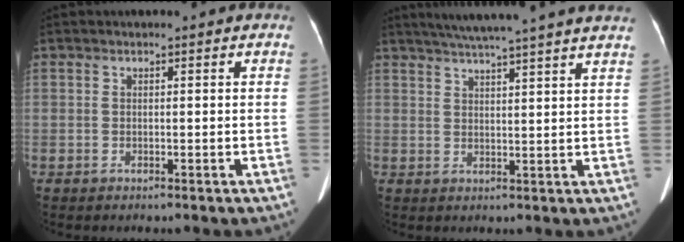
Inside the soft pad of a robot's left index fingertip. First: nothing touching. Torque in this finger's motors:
{"motor_torque": [-0.40, -1.16, 0.09, 0.07]}